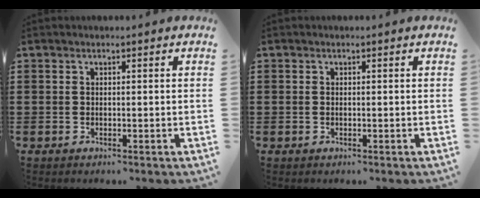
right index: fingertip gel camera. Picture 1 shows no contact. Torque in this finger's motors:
{"motor_torque": [0.20, 0.30, -0.02, -0.06]}